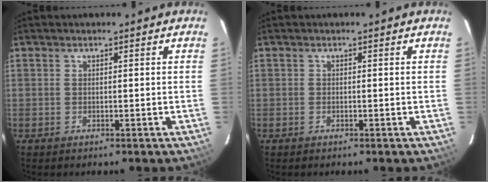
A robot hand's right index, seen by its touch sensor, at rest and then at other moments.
{"total": 0.0}